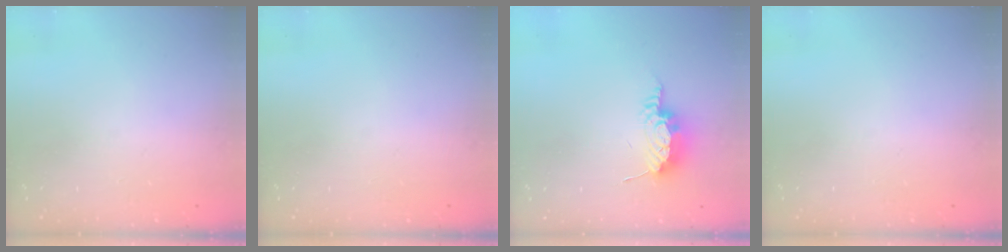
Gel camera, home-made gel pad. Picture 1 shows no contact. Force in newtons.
{"total": 0.0}
{"total": 8.5, "press": 8.4, "slide": 0.9}
{"total": 0.0}